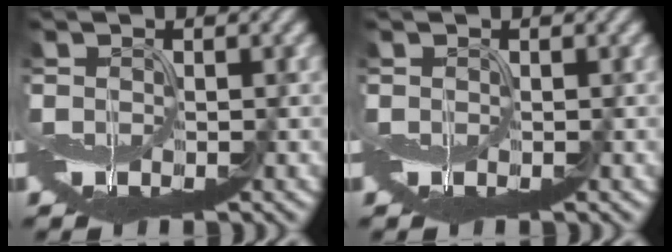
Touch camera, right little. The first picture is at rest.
{"total": 0.0}